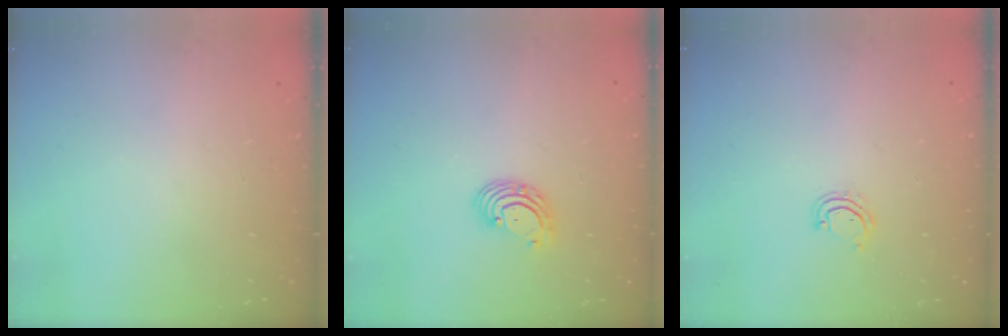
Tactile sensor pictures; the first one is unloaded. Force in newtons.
{"total": 3.2, "press": 3.2, "slide": 0.2}
{"total": 4.0, "press": 4.0, "slide": 0.3}